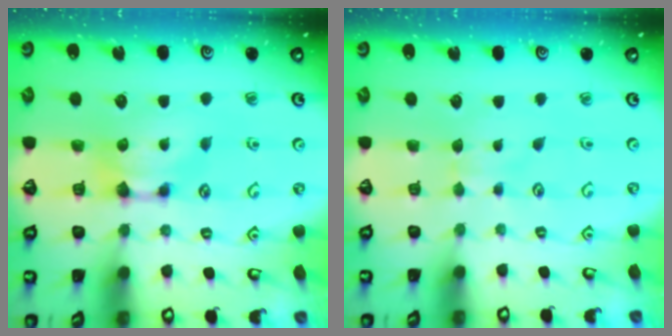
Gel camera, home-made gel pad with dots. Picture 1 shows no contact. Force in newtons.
{"total": 2.8, "press": 2.8, "slide": 0.3}